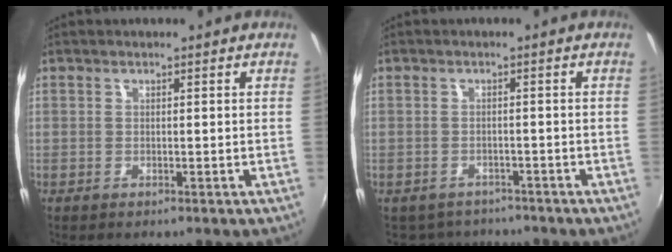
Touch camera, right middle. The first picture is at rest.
{"total": 6.3, "force": [-5.7, 2.5, 0.8], "torque": [-0.029, -0.001, -0.086]}